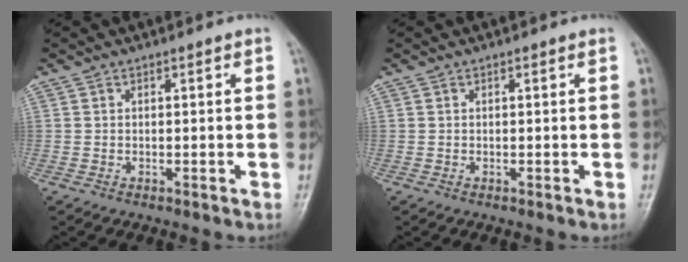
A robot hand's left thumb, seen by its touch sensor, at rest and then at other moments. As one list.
[{"total": 0.0}]